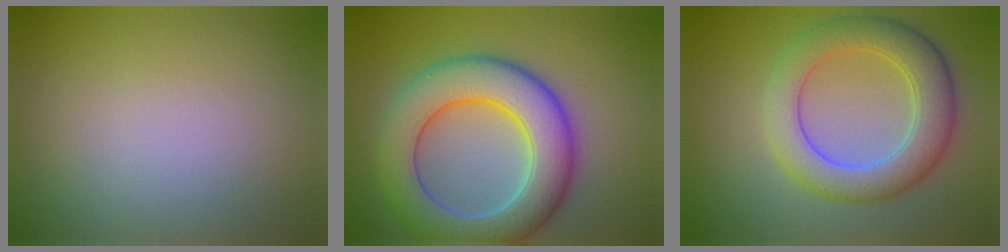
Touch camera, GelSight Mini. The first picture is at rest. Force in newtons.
{"total": 9.3, "press": 9.3, "slide": 0.6}
{"total": 5.8, "press": 5.8, "slide": 0.3}